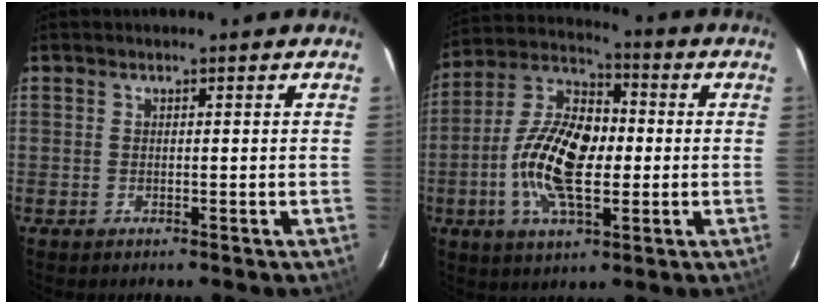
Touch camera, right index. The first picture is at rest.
{"total": 15.8, "force": [-2.1, 7.5, 13.7], "torque": [-0.274, 0.008, -0.047]}